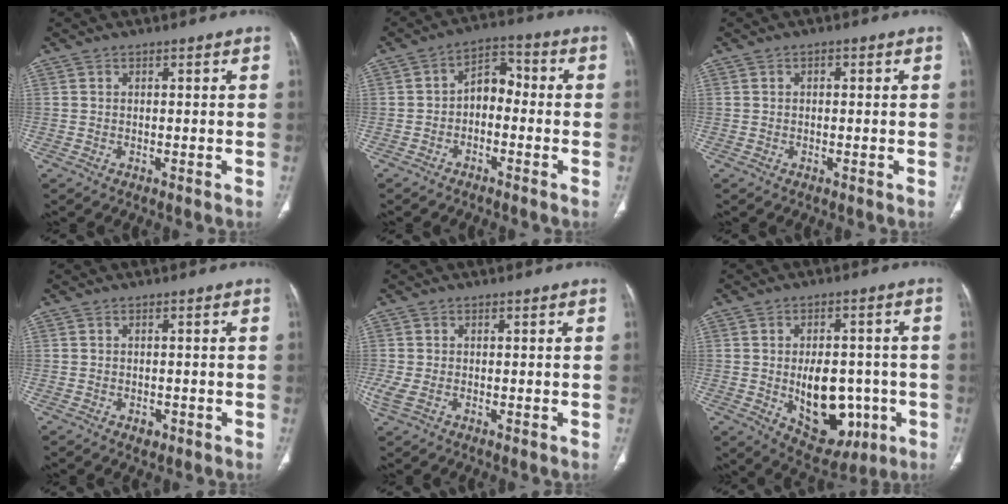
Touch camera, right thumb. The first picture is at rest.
{"total": 6.2, "force": [-1.3, 4.2, 4.3], "torque": [-0.051, 0.037, -0.037]}
{"total": 0.9, "force": [0.2, 0.5, 0.6], "torque": [-0.009, 0.003, 0.001]}
{"total": 1.6, "force": [-0.7, 1.1, 0.9], "torque": [-0.009, 0.002, -0.006]}
{"total": 2.8, "force": [-0.6, 1.6, 2.3], "torque": [-0.071, -0.001, -0.010]}
{"total": 14.6, "force": [-2.8, 9.0, 11.2], "torque": [-0.125, 0.009, -0.018]}